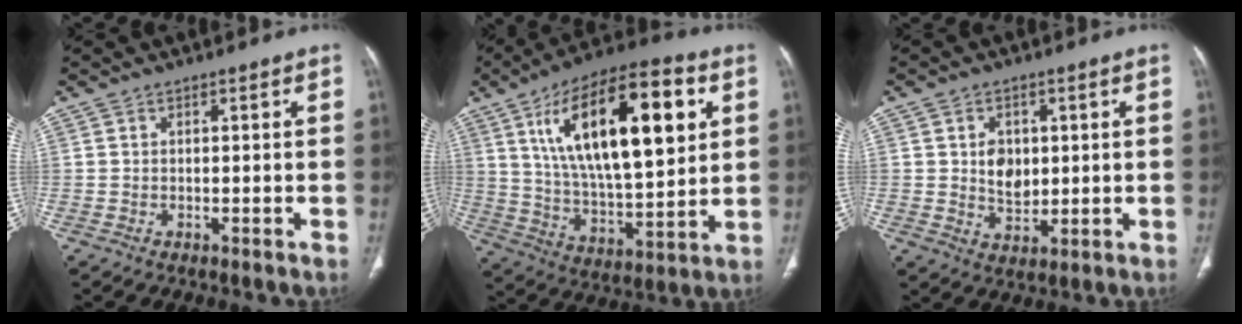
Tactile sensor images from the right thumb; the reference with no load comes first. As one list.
[{"total": 27.0, "force": [8.9, 10.7, 23.1], "torque": [-0.367, -0.016, 0.147]}, {"total": 5.7, "force": [1.0, 4.3, 3.7], "torque": [-0.037, -0.009, 0.025]}]